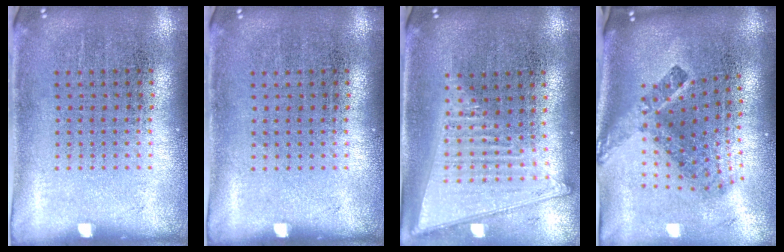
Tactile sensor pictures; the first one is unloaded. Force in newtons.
{"total": 0.0}
{"total": 1.8, "press": 1.6, "slide": 0.7}
{"total": 2.6, "press": 1.6, "slide": 2.1}